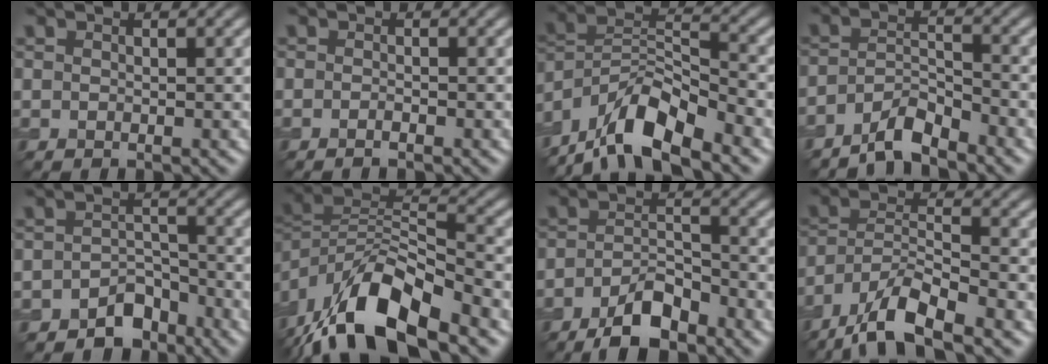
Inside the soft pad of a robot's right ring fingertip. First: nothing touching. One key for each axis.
{"total": 0.7, "fx": -0.4, "fy": 0.1, "fz": 0.5, "tx": -0.008, "ty": 0.001, "tz": -0.008}
{"total": 10.2, "fx": -7.7, "fy": 3.2, "fz": 5.9, "tx": -0.097, "ty": 0.015, "tz": -0.152}
{"total": 3.6, "fx": -3.1, "fy": 0.7, "fz": 1.7, "tx": -0.032, "ty": 0.006, "tz": -0.066}
{"total": 3.8, "fx": -2.8, "fy": 2.1, "fz": 1.3, "tx": -0.008, "ty": 0.008, "tz": -0.049}
{"total": 13.1, "fx": -8.2, "fy": 4.7, "fz": 9.1, "tx": -0.177, "ty": 0.009, "tz": -0.154}
{"total": 5.4, "fx": -3.7, "fy": 1.9, "fz": 3.4, "tx": -0.061, "ty": 0.001, "tz": -0.068}
{"total": 8.3, "fx": -6.2, "fy": 2.2, "fz": 5.1, "tx": -0.088, "ty": 0.004, "tz": -0.119}